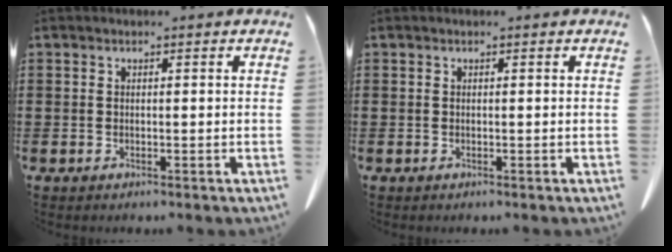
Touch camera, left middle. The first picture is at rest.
{"total": 0.0}